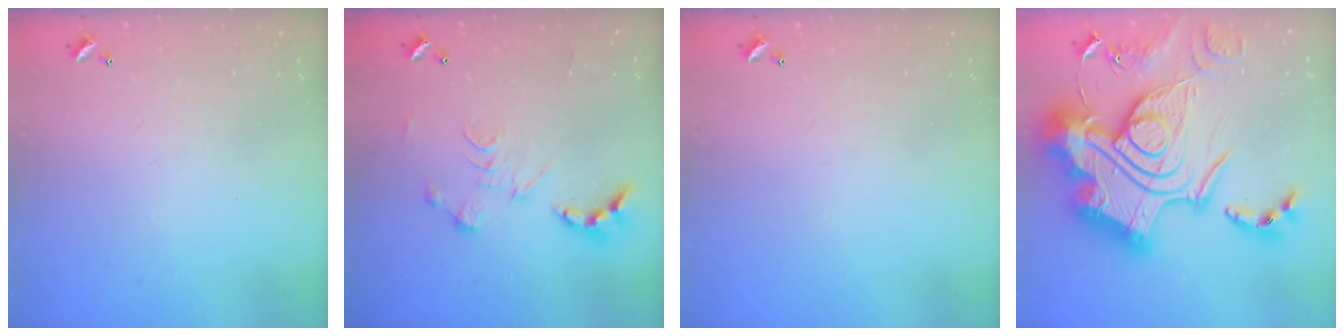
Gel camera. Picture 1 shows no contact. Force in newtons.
{"total": 0.0}
{"total": 0.0}
{"total": 0.6, "press": 0.6, "slide": 0.0}